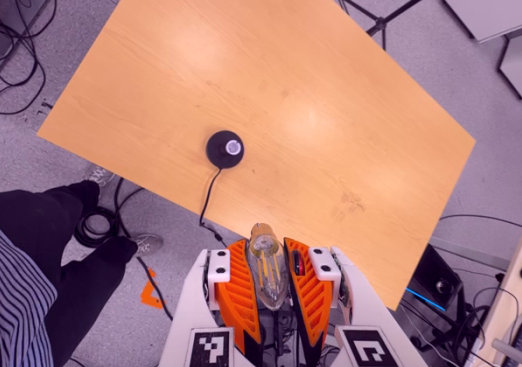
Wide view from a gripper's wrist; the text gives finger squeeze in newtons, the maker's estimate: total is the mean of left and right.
{"total": 22.1, "left": 25.3, "right": 18.8}